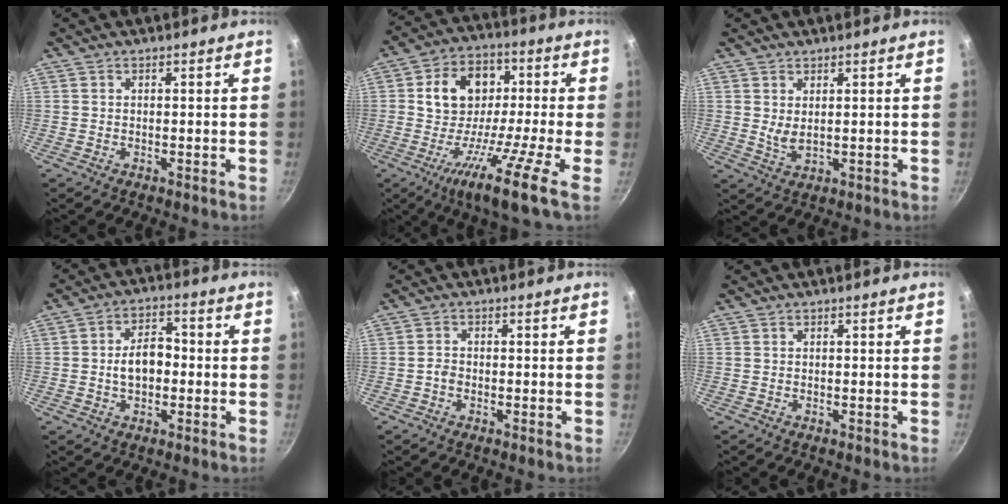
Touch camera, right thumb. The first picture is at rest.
{"total": 15.1, "force": [-4.9, 5.6, 13.1], "torque": [-0.202, 0.038, -0.110]}
{"total": 2.9, "force": [1.0, 1.4, 2.4], "torque": [-0.043, -0.016, 0.023]}
{"total": 7.3, "force": [-0.8, 4.9, 5.4], "torque": [-0.062, 0.024, -0.017]}
{"total": 1.5, "force": [-0.7, 1.1, 0.8], "torque": [-0.017, 0.010, -0.016]}
{"total": 0.0}